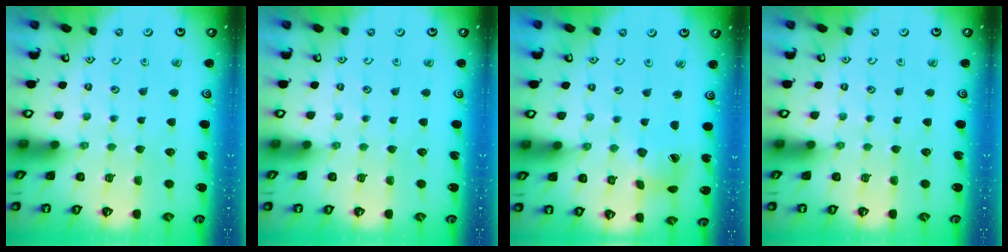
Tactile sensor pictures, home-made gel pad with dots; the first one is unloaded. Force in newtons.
{"total": 0.0}
{"total": 5.9, "press": 5.8, "slide": 0.7}
{"total": 0.0}